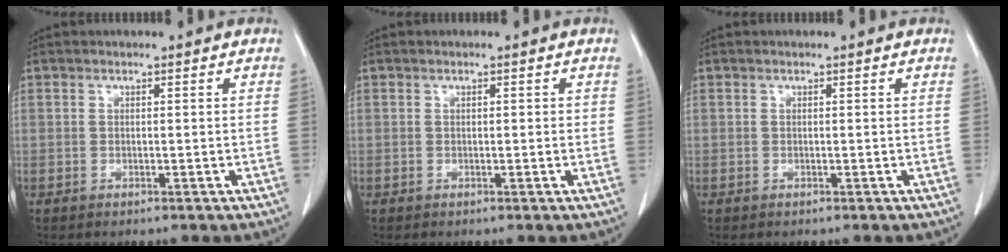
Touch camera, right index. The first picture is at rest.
{"total": 0.8, "force": [0.2, 0.3, 0.7], "torque": [-0.010, 0.002, 0.002]}
{"total": 0.0}